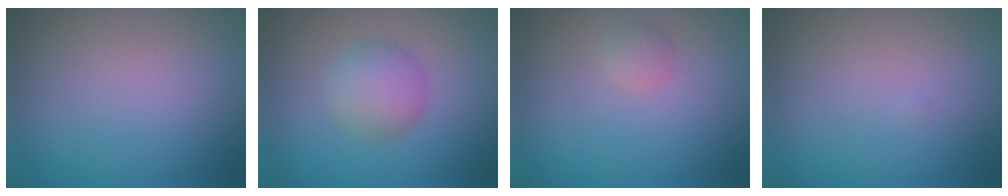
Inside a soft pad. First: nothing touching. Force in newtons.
{"total": 3.3, "press": 3.3, "slide": 0.1}
{"total": 1.1, "press": 1.1, "slide": 0.0}
{"total": 0.0}